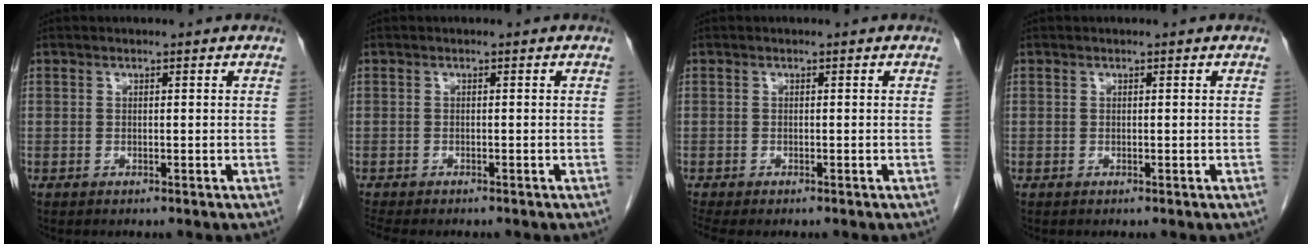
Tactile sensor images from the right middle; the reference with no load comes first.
{"total": 4.4, "force": [-3.8, 1.1, 1.9], "torque": [-0.029, -0.010, -0.058]}
{"total": 1.9, "force": [-1.6, 0.5, 0.9], "torque": [-0.015, -0.007, -0.023]}
{"total": 0.0}